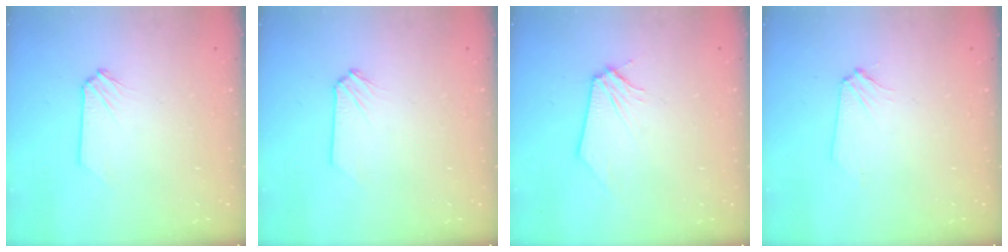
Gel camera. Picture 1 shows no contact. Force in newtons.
{"total": 0.0}
{"total": 0.0}
{"total": 2.2, "press": 2.2, "slide": 0.3}